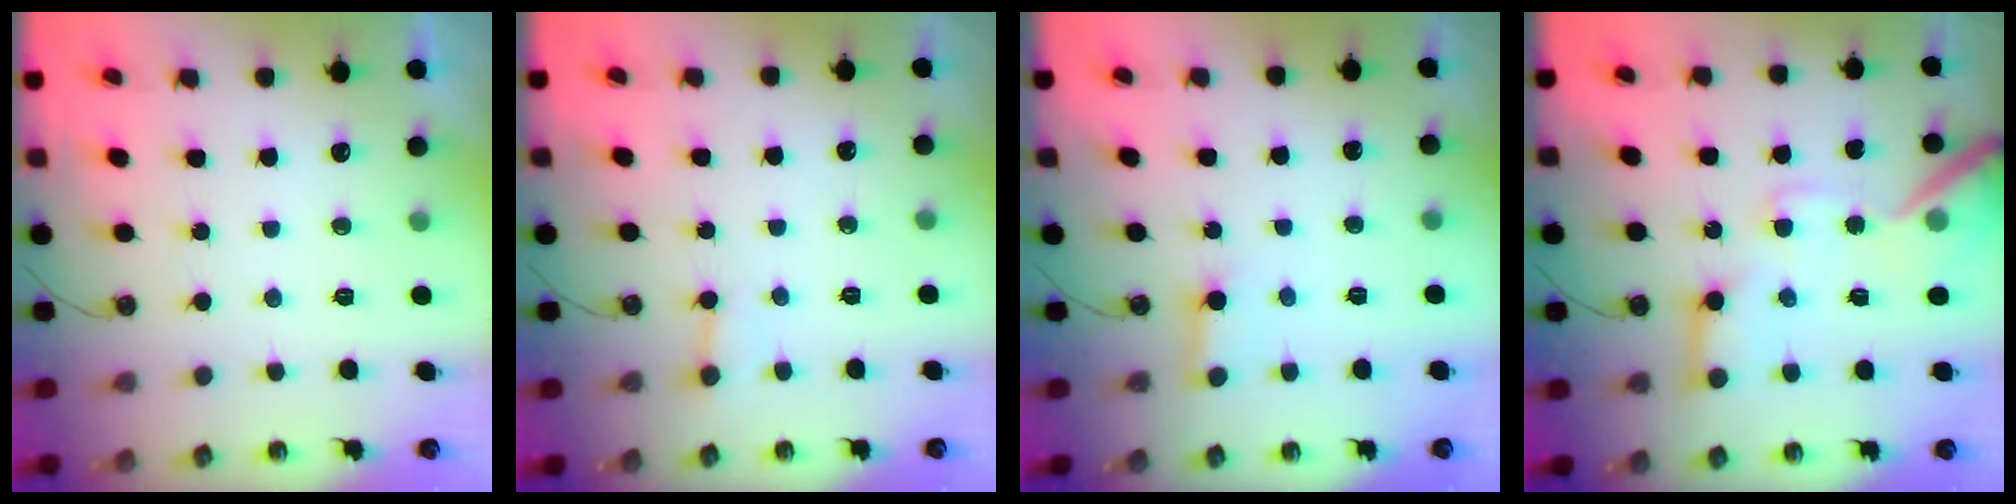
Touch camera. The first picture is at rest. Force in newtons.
{"total": 2.1, "press": 2.1, "slide": 0.1}
{"total": 2.7, "press": 2.7, "slide": 0.0}
{"total": 15.0, "press": 14.8, "slide": 2.1}